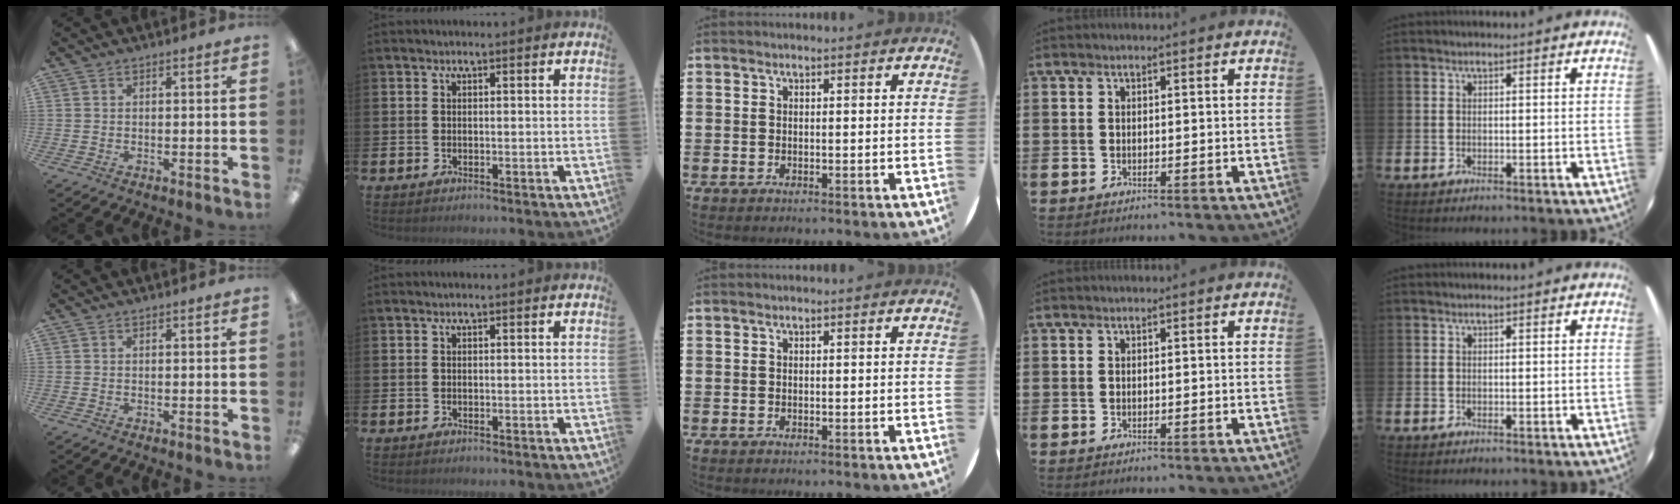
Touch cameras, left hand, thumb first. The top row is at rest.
{}